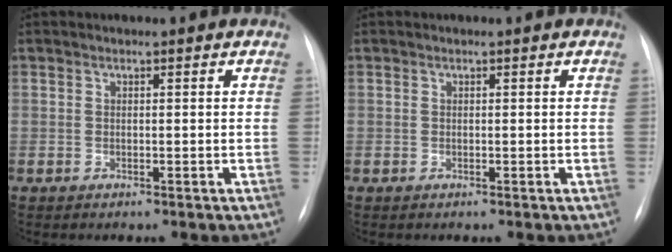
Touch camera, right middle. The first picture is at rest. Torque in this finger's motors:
{"motor_torque": [0.00, 0.00, 0.00, -0.03]}